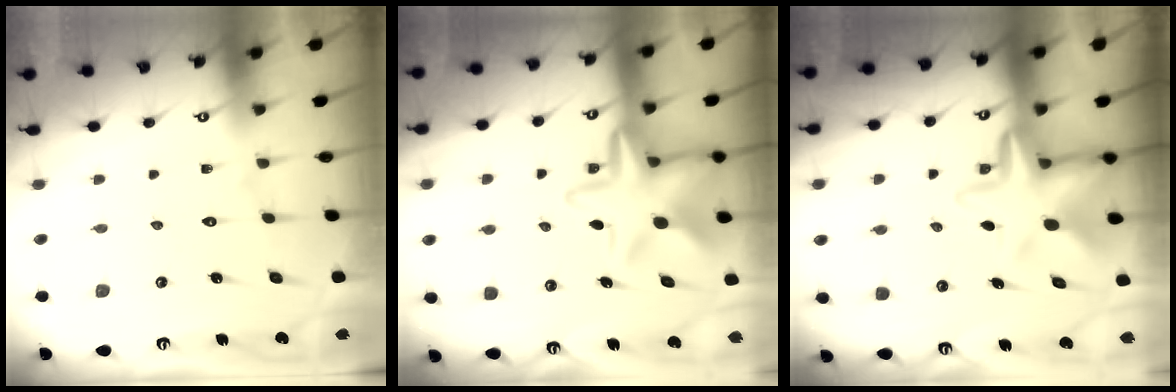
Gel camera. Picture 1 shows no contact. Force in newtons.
{"total": 14.0, "press": 13.7, "slide": 2.5}
{"total": 10.0, "press": 9.7, "slide": 2.3}